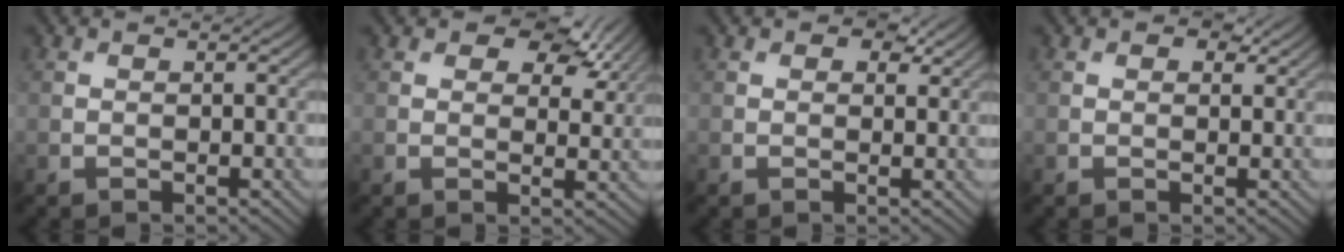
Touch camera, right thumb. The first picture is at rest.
{"total": 8.1, "force": [4.9, 4.3, 4.8], "torque": [-0.070, 0.002, 0.071]}
{"total": 2.9, "force": [1.7, 1.6, 1.7], "torque": [-0.020, -0.005, 0.023]}
{"total": 2.1, "force": [1.2, 1.2, 1.2], "torque": [-0.013, -0.004, 0.017]}